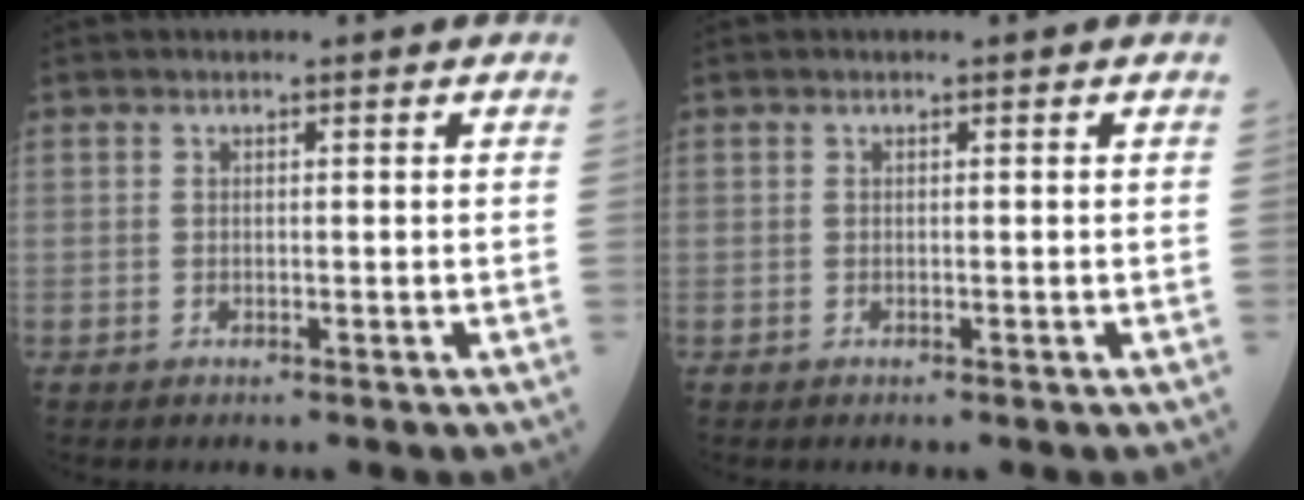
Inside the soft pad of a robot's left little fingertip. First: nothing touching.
{"total": 0.0}